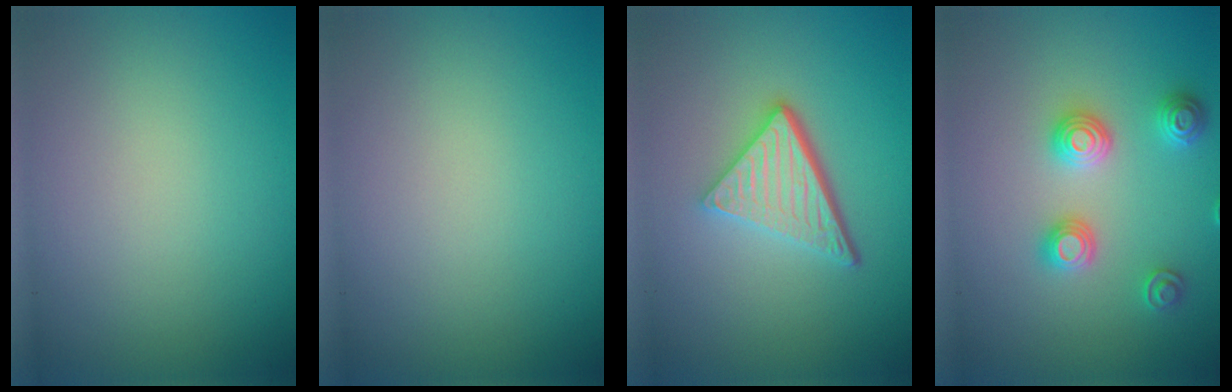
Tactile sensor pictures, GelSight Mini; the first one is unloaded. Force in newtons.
{"total": 0.0}
{"total": 4.8, "press": 3.4, "slide": 3.4}
{"total": 2.9, "press": 2.9, "slide": 0.2}